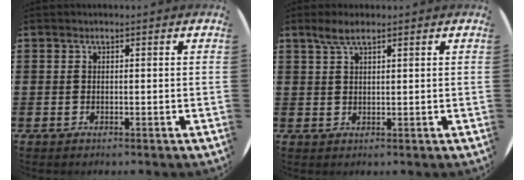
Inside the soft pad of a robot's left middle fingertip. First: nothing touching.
{"total": 2.8, "force": [2.0, 0.6, 1.8], "torque": [-0.037, 0.006, 0.036]}